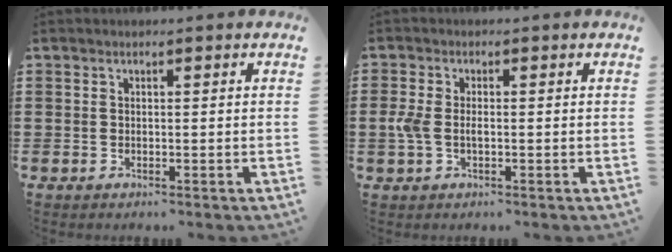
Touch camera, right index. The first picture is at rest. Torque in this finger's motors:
{"motor_torque": [1.83, -0.13, 0.18, 0.11]}